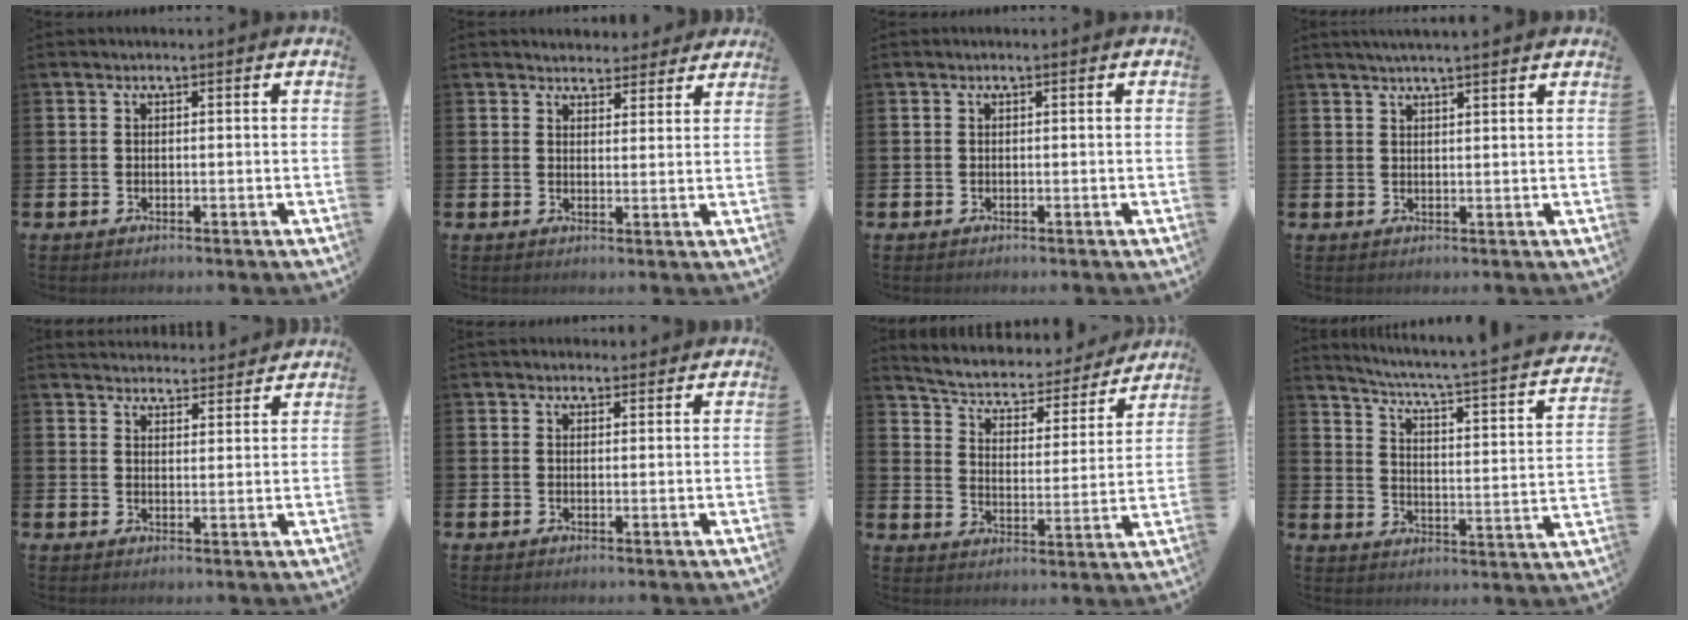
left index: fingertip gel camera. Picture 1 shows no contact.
{"total": 3.7, "force": [3.5, 1.2, -0.2], "torque": [0.002, -0.019, 0.062]}
{"total": 0.0}
{"total": 2.3, "force": [2.1, -0.2, 0.7], "torque": [-0.015, -0.005, 0.039]}
{"total": 3.9, "force": [3.9, 0.7, -0.1], "torque": [0.002, -0.026, 0.069]}
{"total": 1.8, "force": [1.6, 0.7, 0.0], "torque": [0.015, -0.005, 0.027]}
{"total": 4.9, "force": [4.4, 1.8, 1.3], "torque": [-0.057, -0.036, 0.067]}
{"total": 3.8, "force": [2.9, 0.0, 2.5], "torque": [-0.070, -0.037, 0.035]}